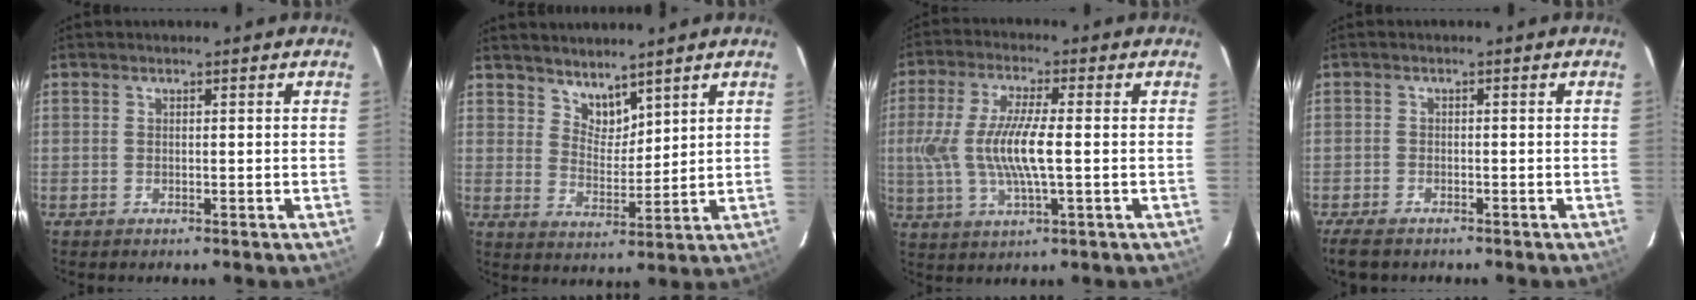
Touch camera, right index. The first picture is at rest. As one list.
[{"total": 5.6, "force": [4.9, 2.3, 1.6], "torque": [-0.017, -0.001, 0.092]}, {"total": 11.6, "force": [-0.5, 2.6, 11.3], "torque": [-0.227, -0.005, -0.007]}, {"total": 4.9, "force": [-3.9, 2.1, 2.0], "torque": [-0.059, -0.014, -0.068]}]